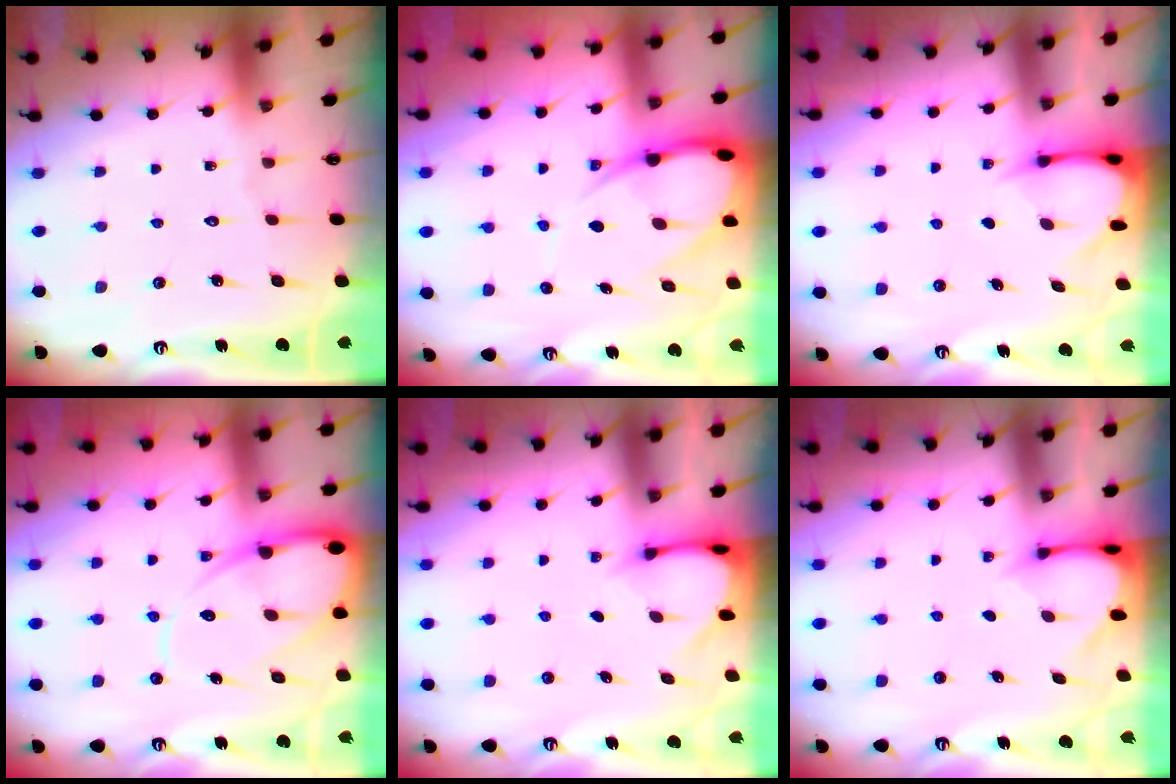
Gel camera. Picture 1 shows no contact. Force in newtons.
{"total": 13.1, "press": 13.0, "slide": 1.4}
{"total": 3.6, "press": 3.6, "slide": 0.3}
{"total": 12.4, "press": 12.4, "slide": 1.2}
{"total": 3.0, "press": 3.0, "slide": 0.2}
{"total": 3.4, "press": 3.4, "slide": 0.3}